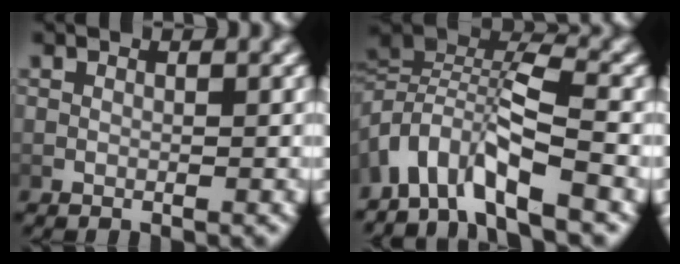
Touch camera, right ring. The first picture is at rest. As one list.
[{"total": 6.6, "force": [0.3, 3.9, 5.4], "torque": [-0.106, 0.000, 0.000]}]